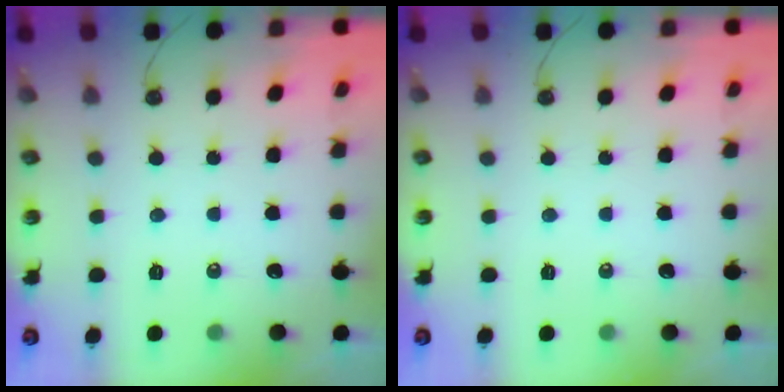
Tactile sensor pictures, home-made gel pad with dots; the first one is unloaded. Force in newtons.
{"total": 0.0}